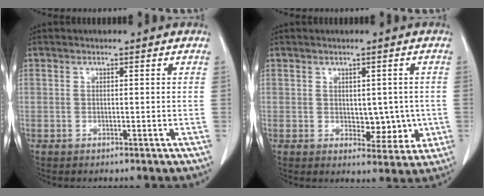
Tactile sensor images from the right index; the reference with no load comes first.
{"total": 5.0, "force": [-0.2, 3.0, 4.0], "torque": [-0.040, 0.000, 0.007]}